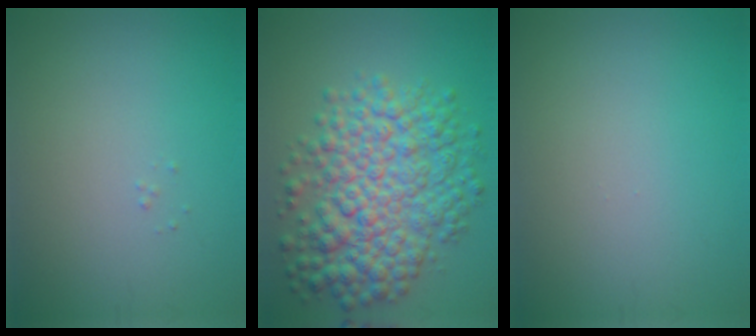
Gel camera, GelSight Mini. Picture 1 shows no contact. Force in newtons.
{"total": 9.0, "press": 9.0, "slide": 0.1}
{"total": 0.0}